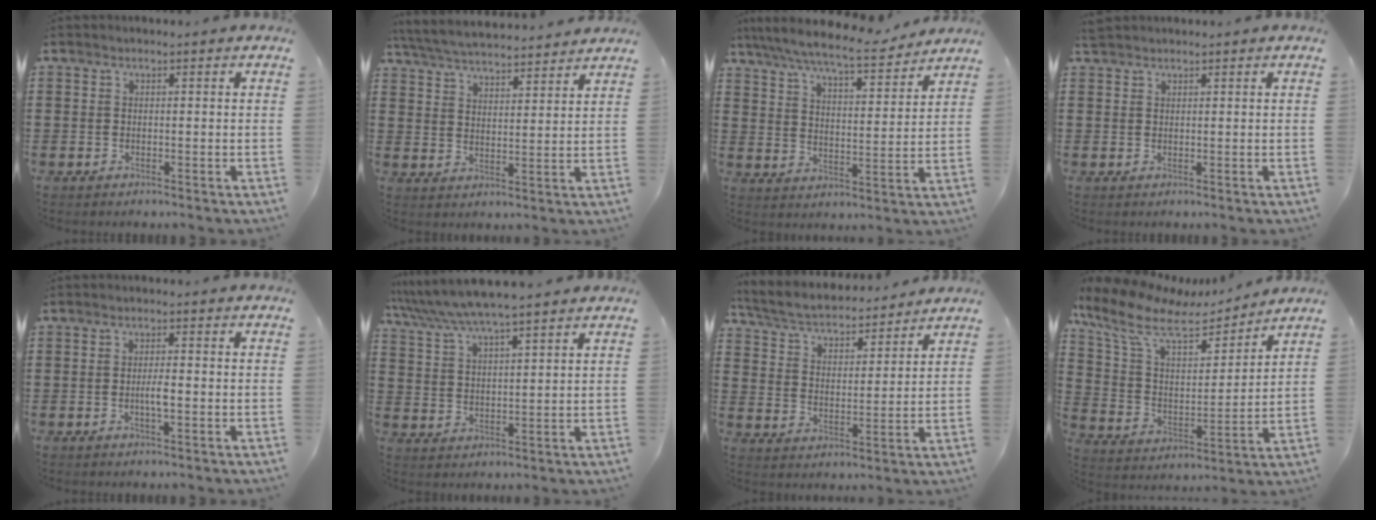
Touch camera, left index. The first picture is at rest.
{"total": 5.4, "force": [5.2, 0.3, 1.1], "torque": [-0.045, -0.027, 0.091]}
{"total": 8.6, "force": [7.7, 0.4, 3.8], "torque": [-0.103, -0.041, 0.132]}
{"total": 1.3, "force": [1.2, 0.3, 0.3], "torque": [-0.009, 0.001, 0.023]}
{"total": 2.6, "force": [-0.5, 0.4, 2.5], "torque": [-0.045, 0.001, -0.010]}
{"total": 6.2, "force": [5.6, 0.1, 2.8], "torque": [-0.074, -0.025, 0.096]}
{"total": 5.0, "force": [4.7, 0.6, 1.4], "torque": [-0.052, -0.031, 0.077]}
{"total": 10.8, "force": [8.1, 3.6, 6.1], "torque": [-0.151, -0.036, 0.139]}